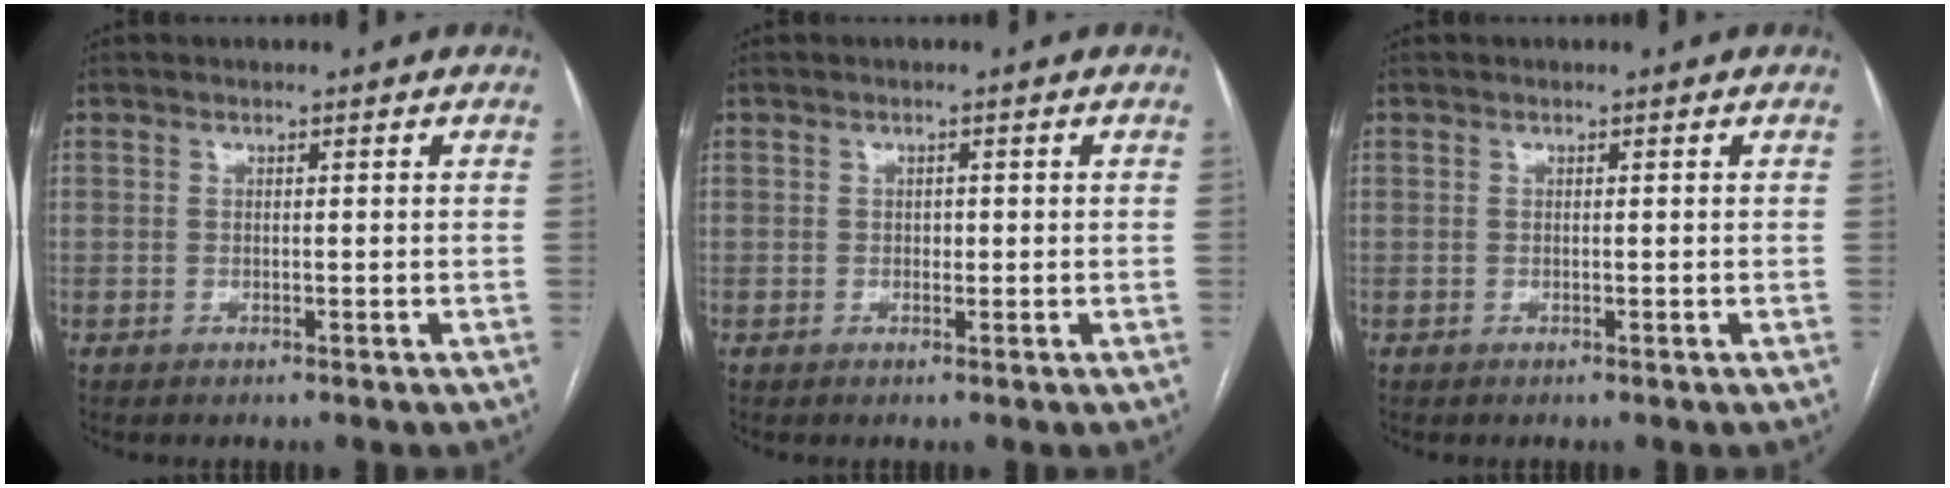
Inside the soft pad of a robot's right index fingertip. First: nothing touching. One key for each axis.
{"total": 1.0, "fx": 0.0, "fy": 0.7, "fz": 0.6, "tx": -0.008, "ty": 0.002, "tz": 0.000}
{"total": 0.0}